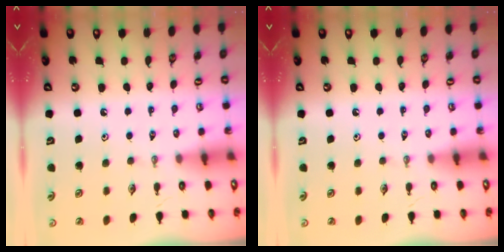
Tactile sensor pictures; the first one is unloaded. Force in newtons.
{"total": 0.0}